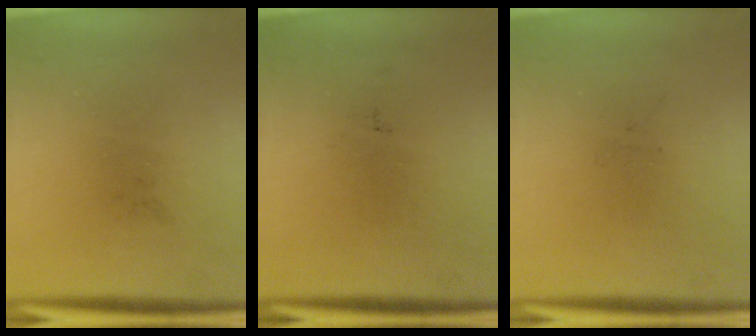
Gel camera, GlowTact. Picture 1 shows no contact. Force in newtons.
{"total": 0.0}
{"total": 0.0}